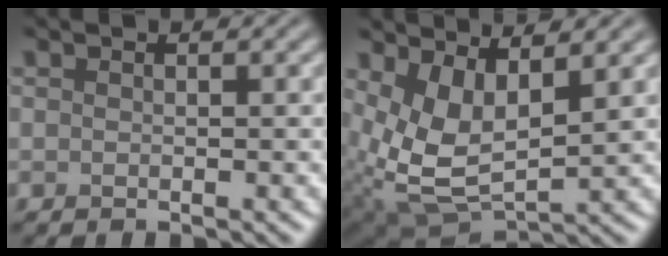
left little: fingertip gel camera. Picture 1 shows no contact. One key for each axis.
{"total": 6.7, "fx": 1.8, "fy": 3.5, "fz": 5.4, "tx": -0.122, "ty": -0.014, "tz": 0.040}